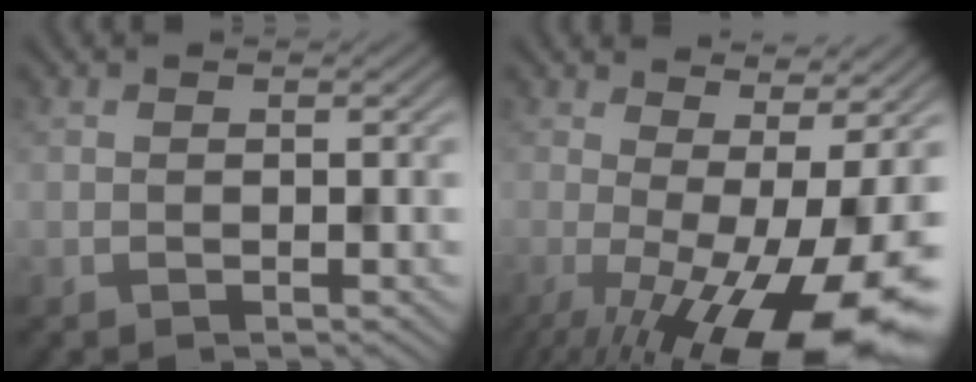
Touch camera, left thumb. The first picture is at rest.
{"total": 16.9, "force": [-4.8, 5.2, 15.3], "torque": [-0.222, -0.015, -0.065]}